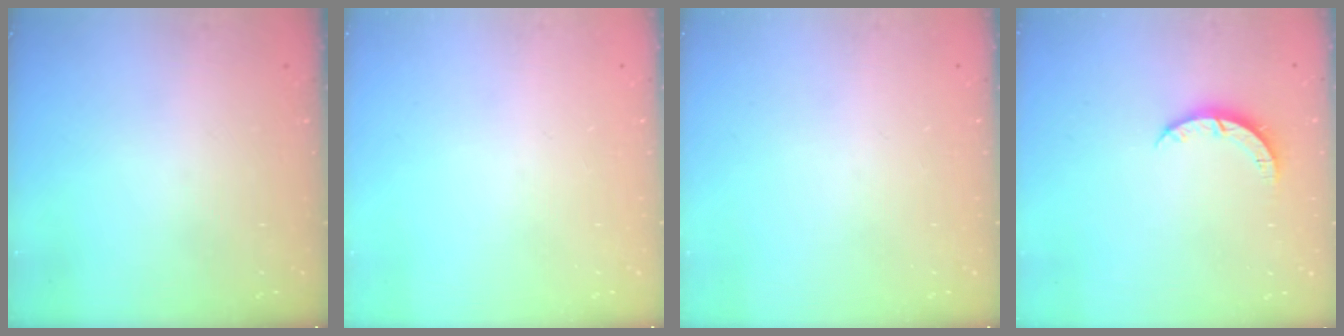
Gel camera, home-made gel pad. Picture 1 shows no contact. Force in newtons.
{"total": 0.0}
{"total": 0.0}
{"total": 4.0, "press": 4.0, "slide": 0.3}